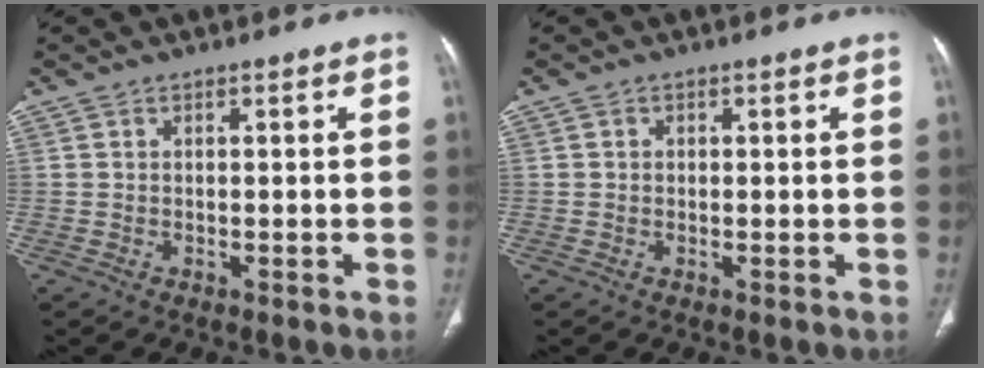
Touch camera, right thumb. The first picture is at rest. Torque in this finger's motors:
{"motor_torque": [-0.38, 0.17, -0.19, 0.28, -0.01]}